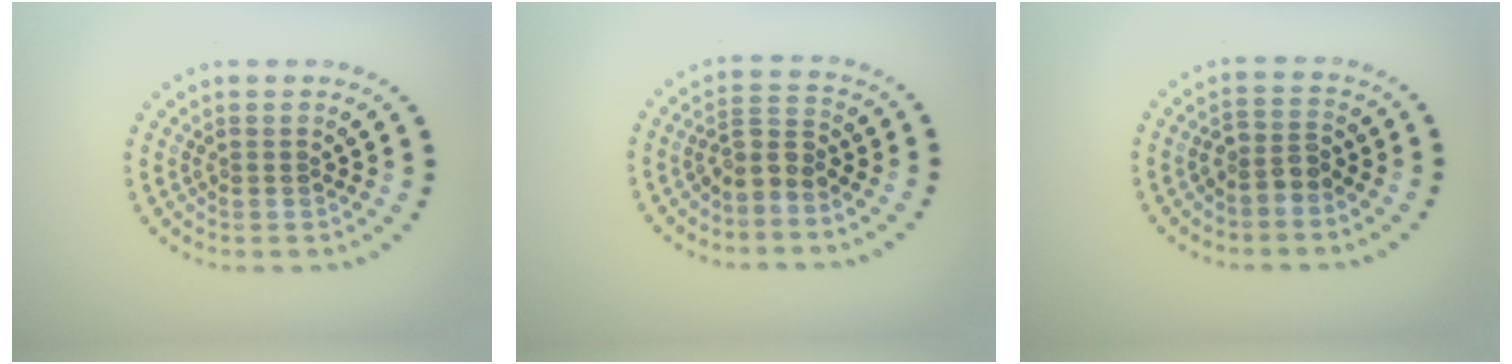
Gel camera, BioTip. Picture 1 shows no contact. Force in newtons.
{"total": 2.4, "press": 2.0, "slide": 1.4}
{"total": 2.1, "press": 1.8, "slide": 1.1}